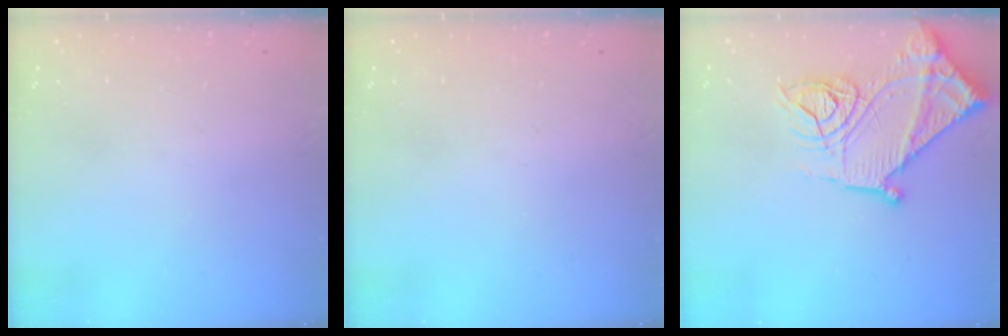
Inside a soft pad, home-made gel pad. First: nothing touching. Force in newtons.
{"total": 0.0}
{"total": 18.7, "press": 18.6, "slide": 1.7}